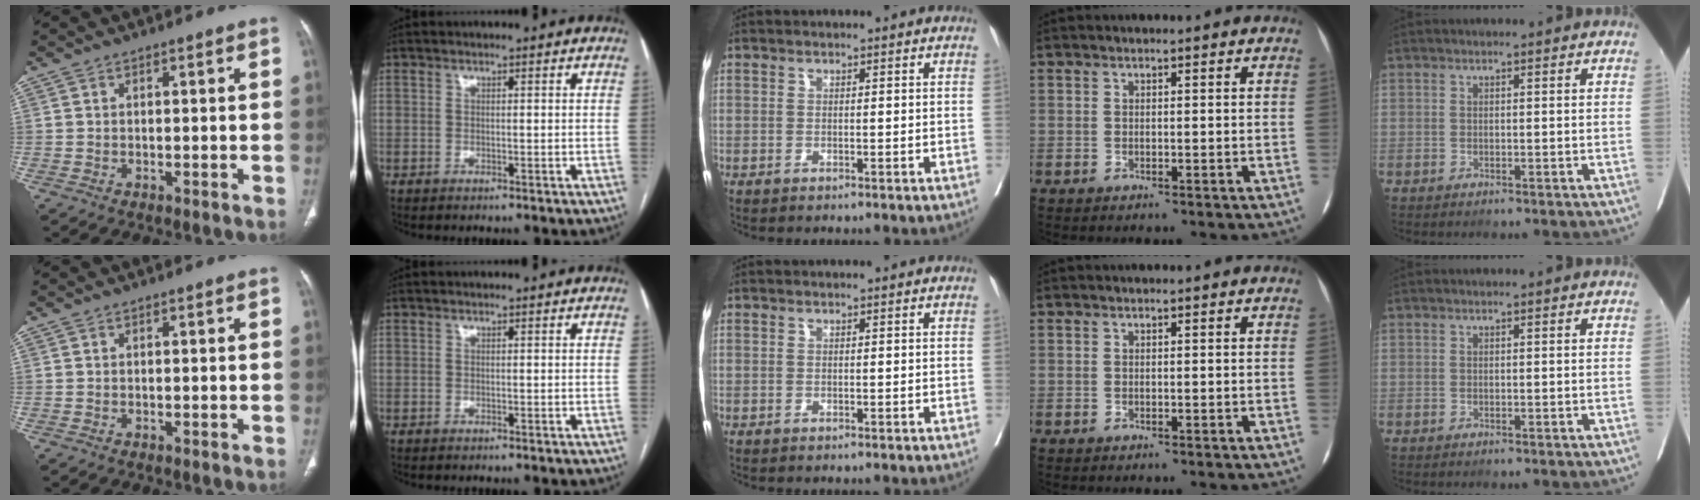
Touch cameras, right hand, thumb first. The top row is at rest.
{}